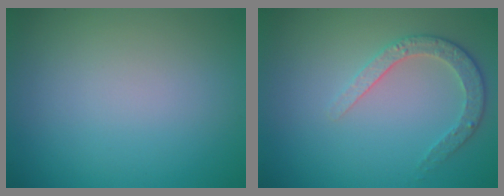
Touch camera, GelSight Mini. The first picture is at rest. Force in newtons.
{"total": 2.6, "press": 2.5, "slide": 0.8}